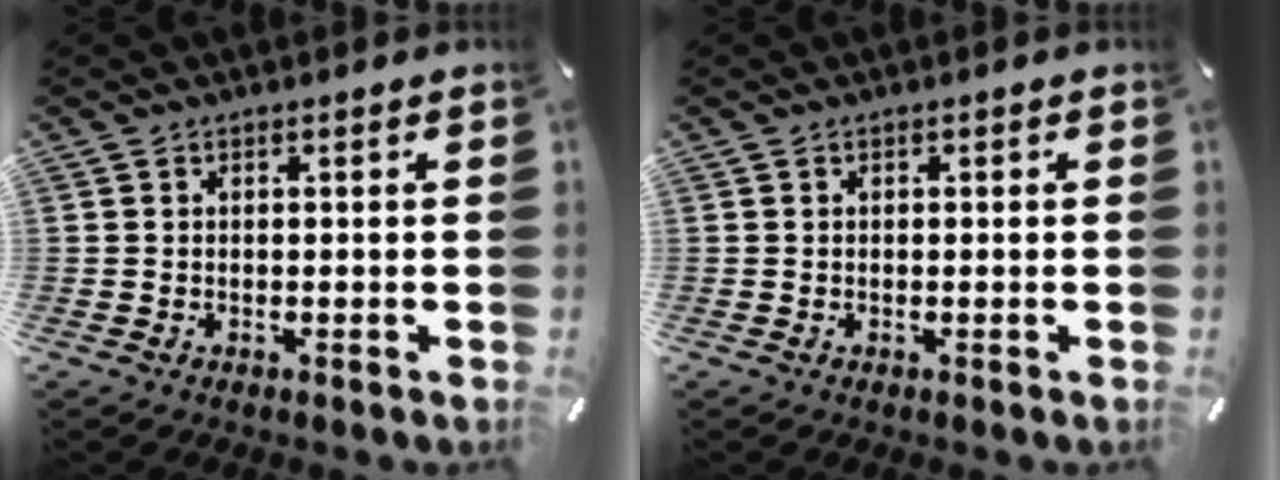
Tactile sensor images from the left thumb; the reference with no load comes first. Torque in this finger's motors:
{"motor_torque": [0.05, 0.12, -0.07, 0.02, 0.03]}